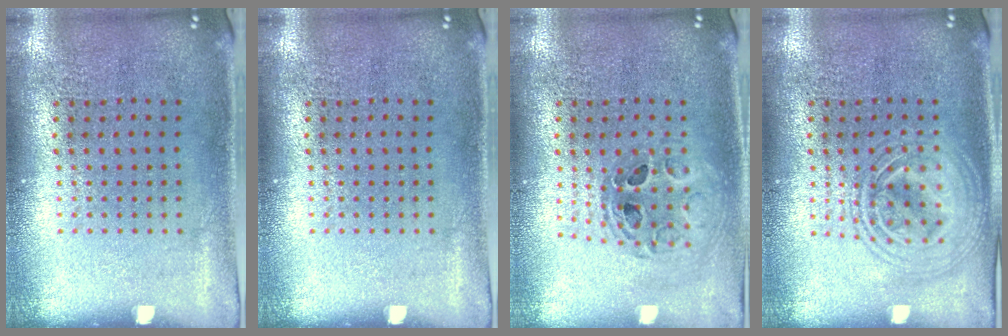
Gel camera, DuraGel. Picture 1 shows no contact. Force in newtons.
{"total": 0.0}
{"total": 0.7, "press": 0.7, "slide": 0.1}
{"total": 2.9, "press": 2.9, "slide": 0.4}